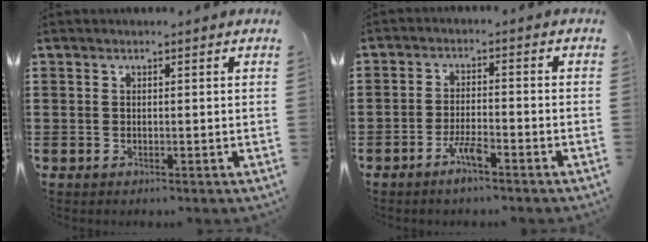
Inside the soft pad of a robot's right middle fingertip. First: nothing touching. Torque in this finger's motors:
{"motor_torque": [2.14, 0.00, 0.04, 0.00]}